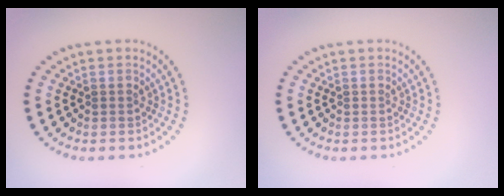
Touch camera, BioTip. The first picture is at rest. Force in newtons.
{"total": 0.0}